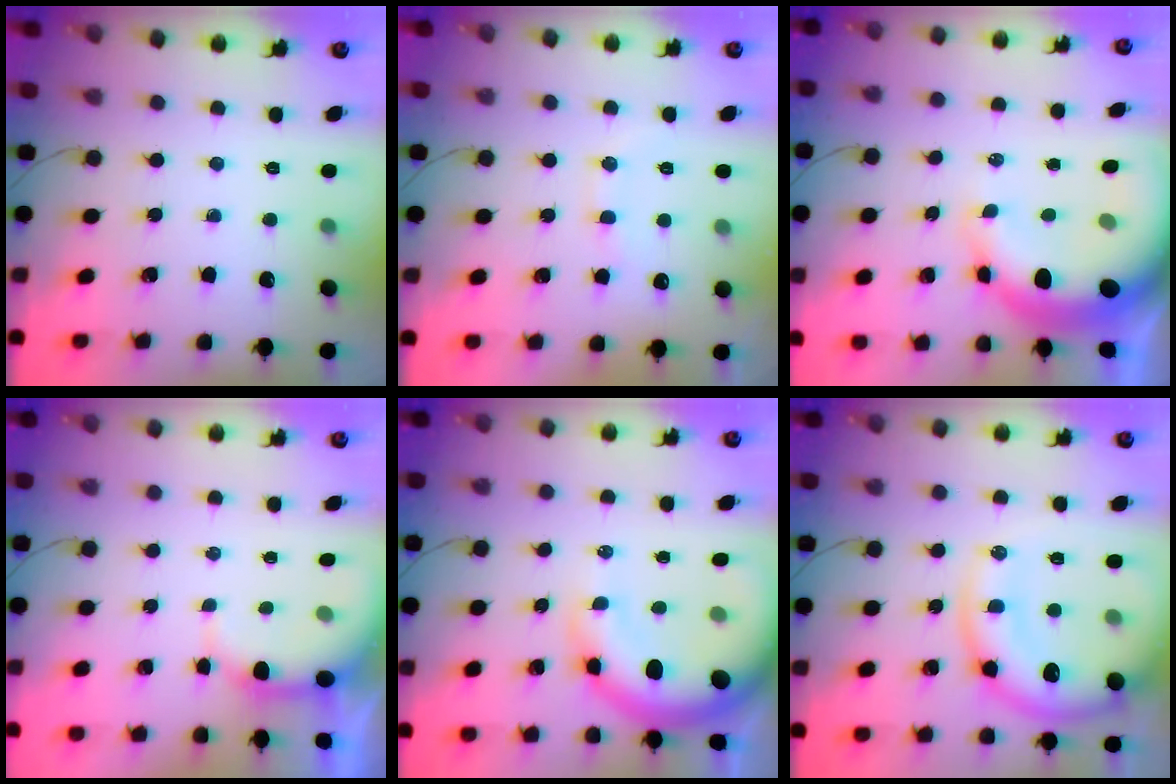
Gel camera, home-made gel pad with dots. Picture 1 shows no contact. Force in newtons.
{"total": 8.6, "press": 8.6, "slide": 0.6}
{"total": 15.0, "press": 14.7, "slide": 3.2}
{"total": 4.8, "press": 4.7, "slide": 0.8}
{"total": 11.5, "press": 11.1, "slide": 2.8}
{"total": 17.6, "press": 17.2, "slide": 3.4}